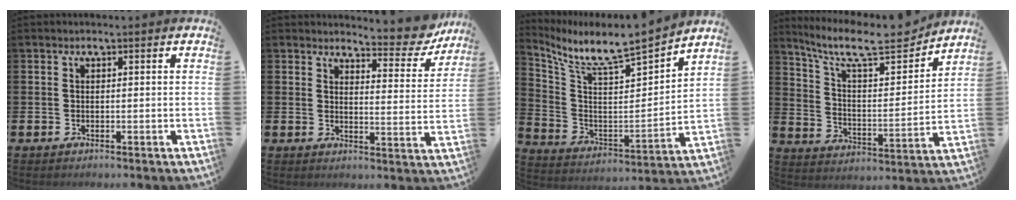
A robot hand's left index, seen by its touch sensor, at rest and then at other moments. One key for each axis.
{"total": 5.0, "fx": 4.8, "fy": 1.1, "fz": 1.0, "tx": -0.017, "ty": -0.037, "tz": 0.078}
{"total": 7.8, "fx": 7.1, "fy": 0.1, "fz": 3.3, "tx": -0.098, "ty": -0.068, "tz": 0.111}
{"total": 10.4, "fx": 9.0, "fy": 2.5, "fz": 4.5, "tx": -0.111, "ty": -0.064, "tz": 0.151}